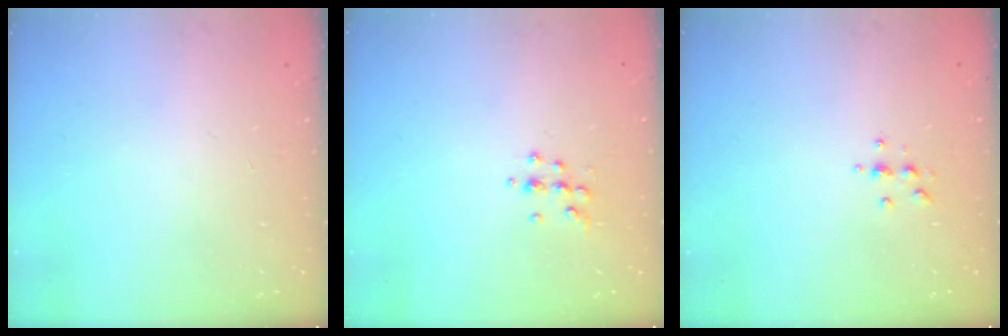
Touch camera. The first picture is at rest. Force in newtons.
{"total": 4.8, "press": 4.7, "slide": 0.5}
{"total": 4.1, "press": 4.1, "slide": 0.5}